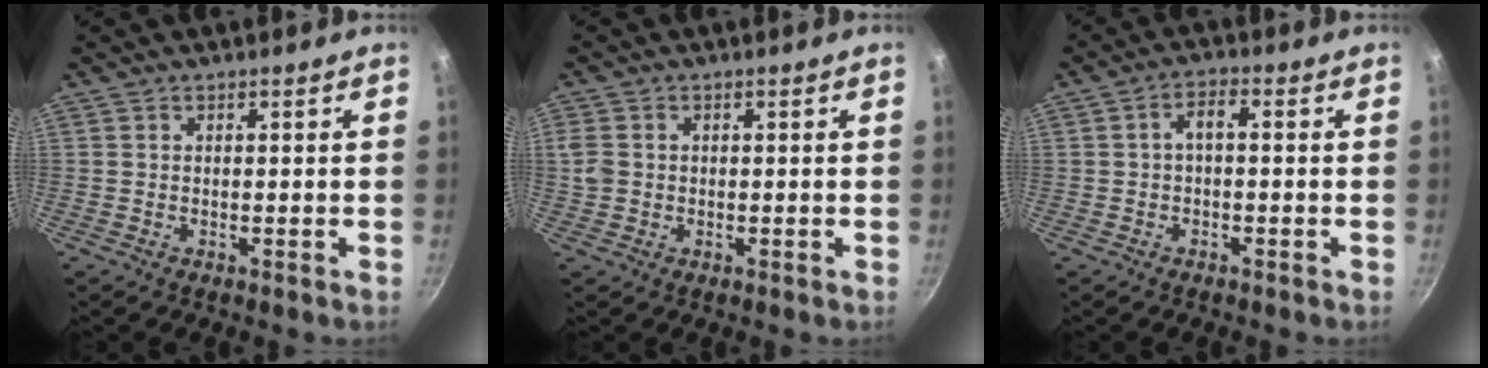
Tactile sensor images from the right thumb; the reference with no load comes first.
{"total": 3.4, "force": [0.2, 2.8, 1.8], "torque": [-0.033, 0.001, 0.004]}
{"total": 3.2, "force": [-0.4, 1.7, 2.8], "torque": [-0.051, 0.022, -0.009]}